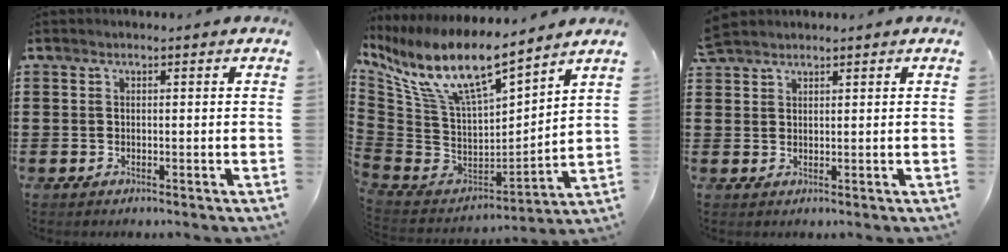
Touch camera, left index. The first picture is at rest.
{"total": 12.7, "force": [8.5, 3.1, 8.9], "torque": [-0.206, -0.059, 0.145]}
{"total": 2.2, "force": [2.1, 0.6, 0.4], "torque": [-0.013, 0.003, 0.041]}